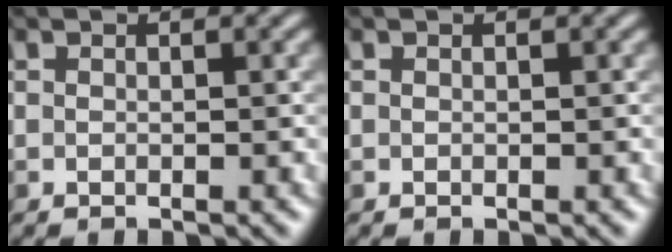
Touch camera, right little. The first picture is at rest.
{"total": 0.0}